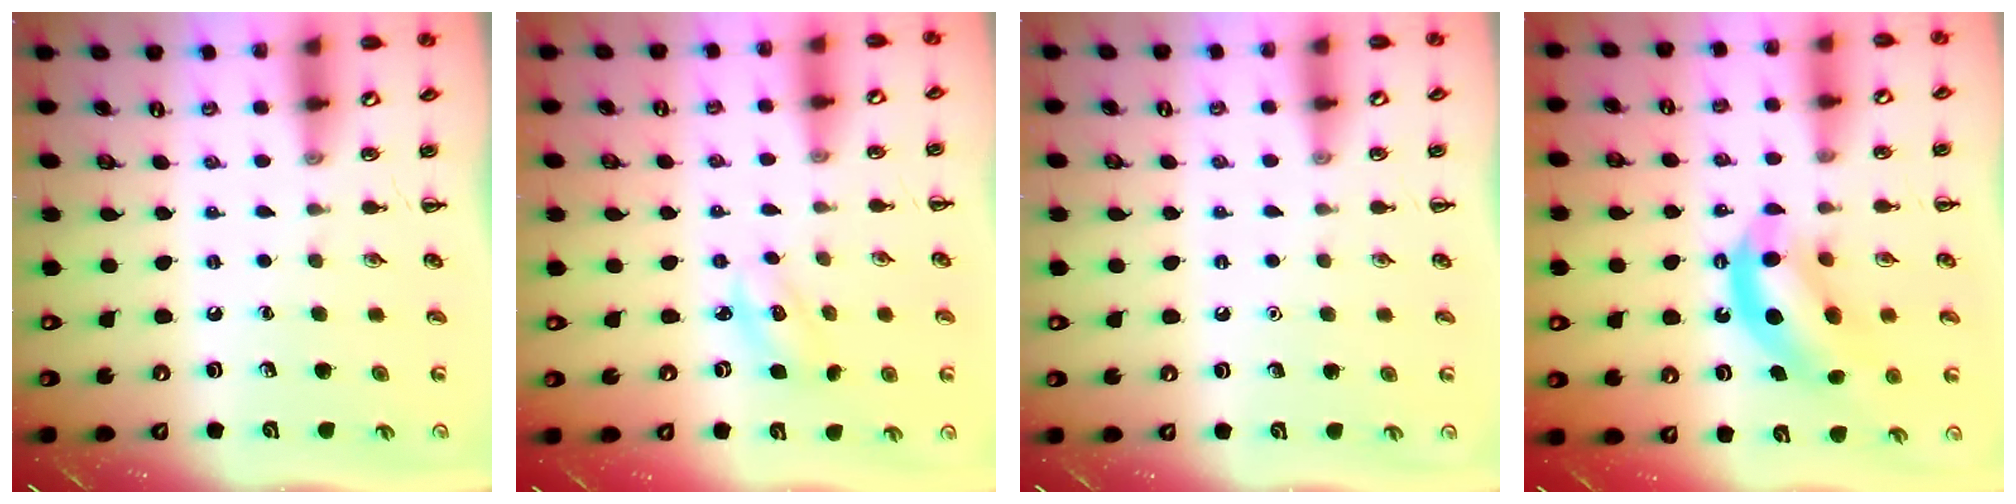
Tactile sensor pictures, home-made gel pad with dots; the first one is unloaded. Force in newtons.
{"total": 2.6, "press": 2.5, "slide": 0.6}
{"total": 1.6, "press": 1.6, "slide": 0.1}
{"total": 10.5, "press": 10.1, "slide": 2.8}